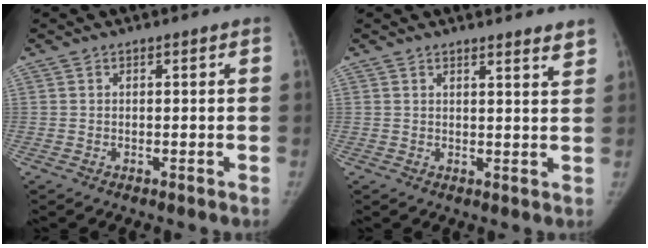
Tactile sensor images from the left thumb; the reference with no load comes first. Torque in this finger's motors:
{"motor_torque": [-0.10, 0.02, 0.13, 0.07, -0.01]}